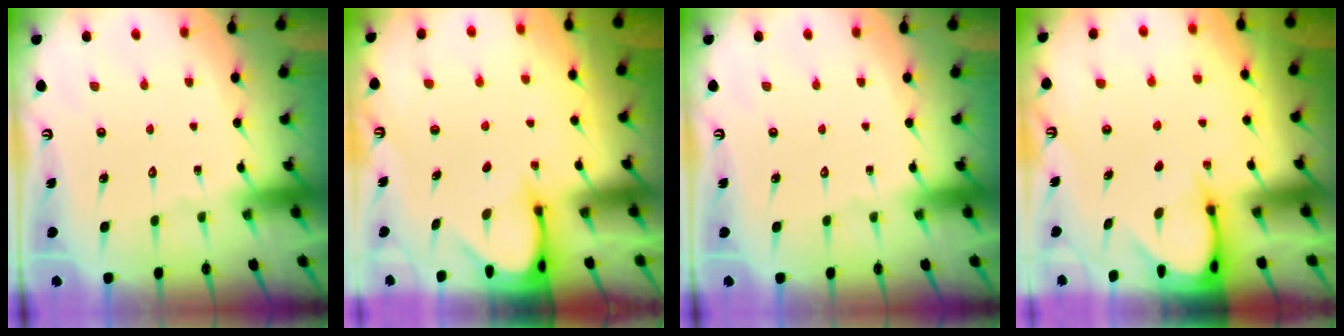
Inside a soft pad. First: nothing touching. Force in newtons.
{"total": 3.6, "press": 3.6, "slide": 0.2}
{"total": 0.0}
{"total": 3.6, "press": 3.6, "slide": 0.3}